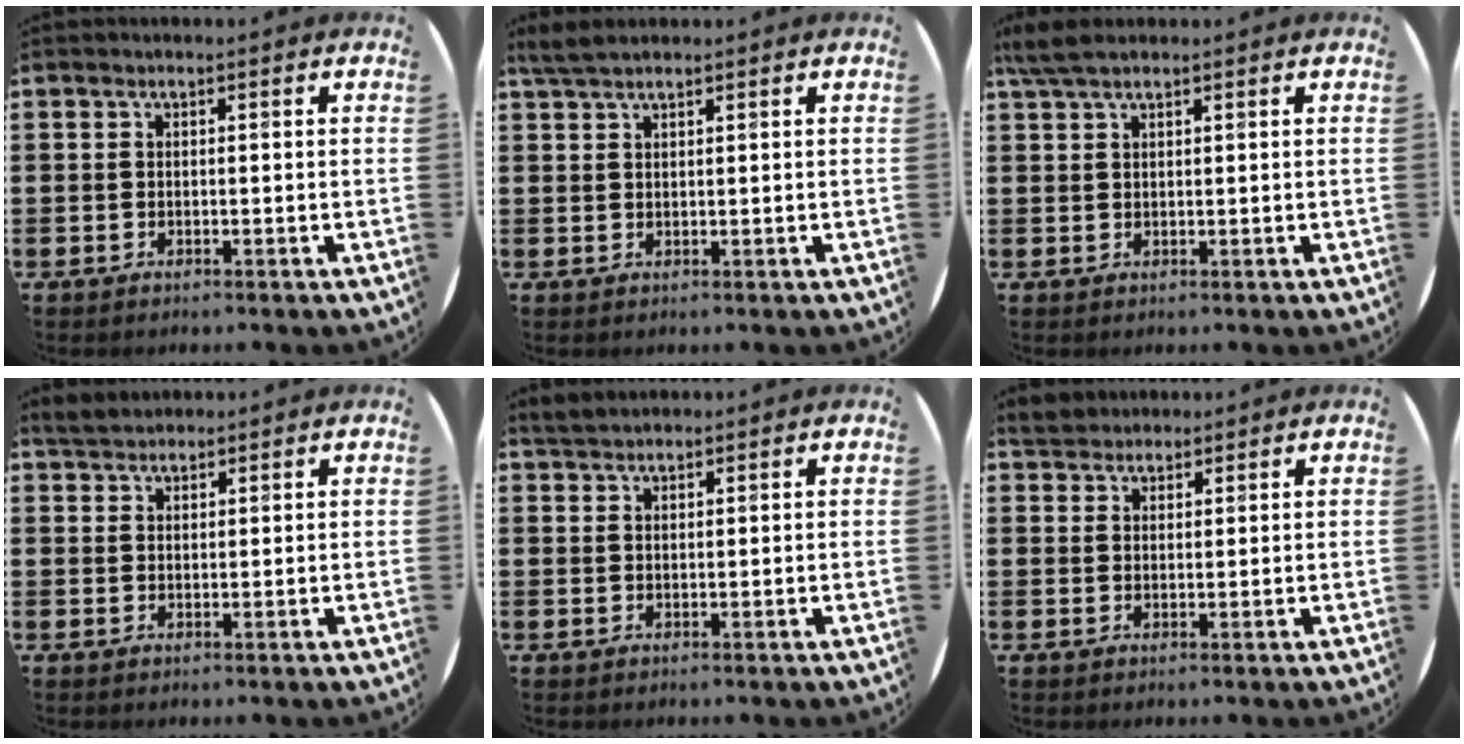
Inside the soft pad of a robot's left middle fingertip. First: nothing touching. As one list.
[{"total": 2.5, "force": [2.2, 0.5, 1.2], "torque": [-0.027, 0.005, 0.041]}, {"total": 3.1, "force": [2.4, 0.8, 1.8], "torque": [-0.040, 0.006, 0.044]}, {"total": 2.7, "force": [2.5, 0.8, 0.5], "torque": [-0.015, 0.003, 0.049]}, {"total": 2.2, "force": [2.0, 0.6, 0.5], "torque": [-0.004, 0.003, 0.037]}, {"total": 2.6, "force": [2.3, 0.7, 0.9], "torque": [-0.022, 0.005, 0.045]}]